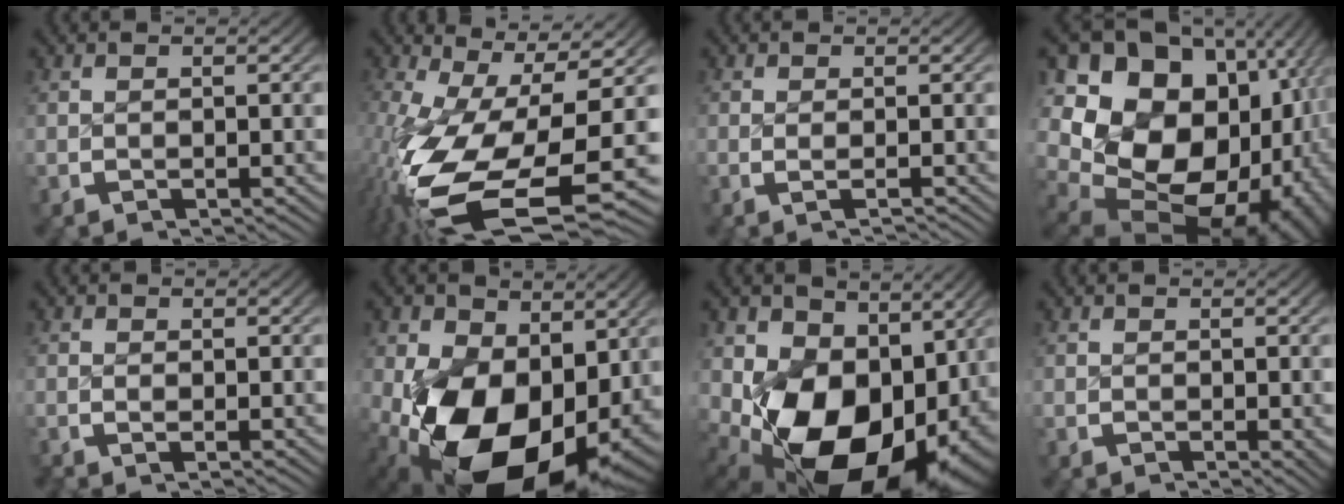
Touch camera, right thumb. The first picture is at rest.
{"total": 18.8, "force": [-2.4, 11.5, 14.7], "torque": [-0.315, -0.082, 0.010]}
{"total": 0.9, "force": [-0.3, 0.1, 0.8], "torque": [-0.021, -0.005, -0.006]}
{"total": 26.5, "force": [-0.4, 19.0, 18.5], "torque": [-0.331, -0.061, 0.015]}
{"total": 0.6, "force": [0.0, 0.3, 0.5], "torque": [-0.011, -0.009, 0.002]}
{"total": 19.3, "force": [-4.0, 12.7, 14.0], "torque": [-0.265, -0.094, -0.021]}
{"total": 17.8, "force": [-2.9, 12.3, 12.6], "torque": [-0.222, -0.077, -0.013]}
{"total": 0.6, "force": [0.1, 0.3, 0.5], "torque": [-0.002, -0.003, 0.002]}